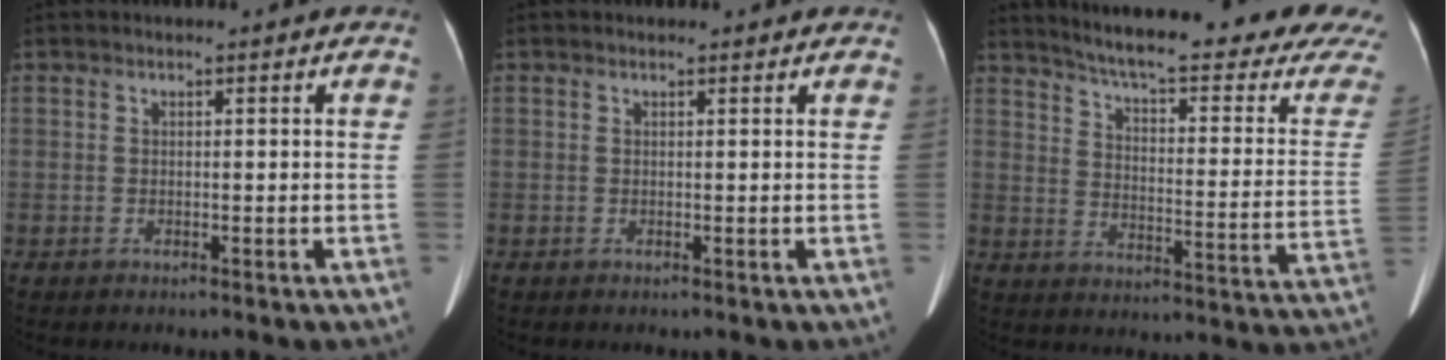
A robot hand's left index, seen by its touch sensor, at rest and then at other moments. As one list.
[{"total": 1.0, "force": [0.9, 0.4, 0.2], "torque": [-0.011, 0.005, 0.009]}, {"total": 26.6, "force": [24.2, 1.2, 10.9], "torque": [-0.162, -0.095, 0.295]}]